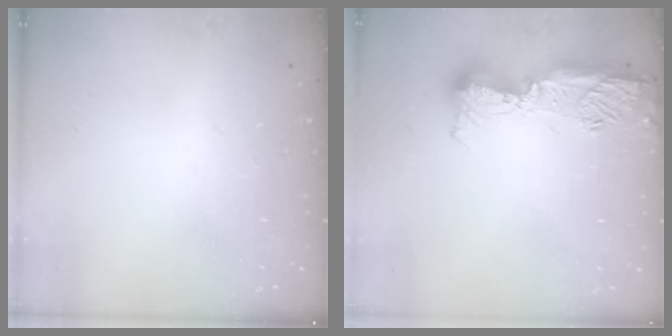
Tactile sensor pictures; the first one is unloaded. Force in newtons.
{"total": 14.9, "press": 13.8, "slide": 5.6}